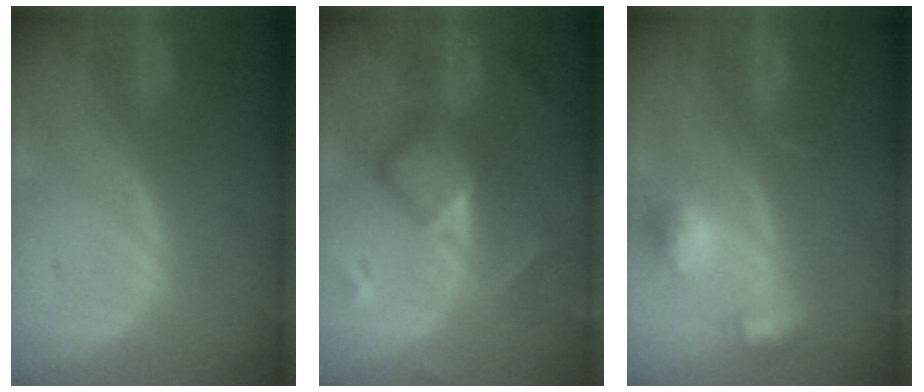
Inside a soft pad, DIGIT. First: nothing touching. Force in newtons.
{"total": 7.4, "press": 7.4, "slide": 0.5}
{"total": 5.7, "press": 5.4, "slide": 2.0}